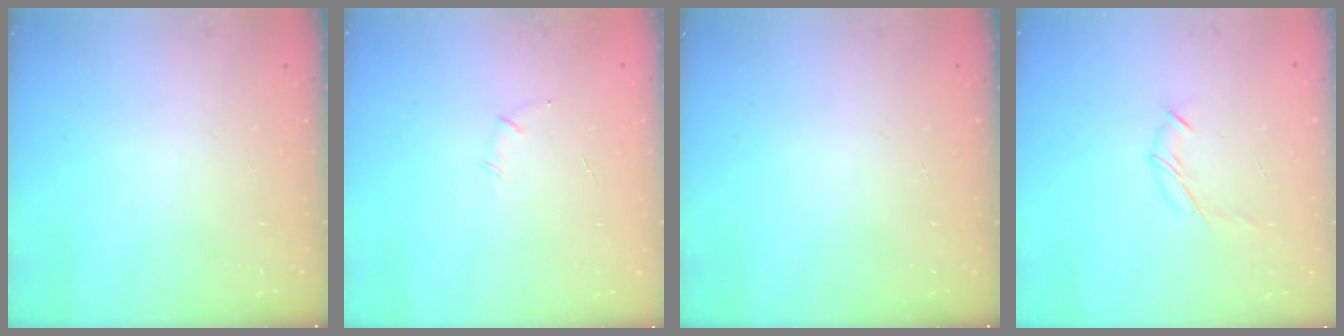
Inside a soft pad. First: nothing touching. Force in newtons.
{"total": 4.1, "press": 4.0, "slide": 1.0}
{"total": 0.0}
{"total": 7.1, "press": 7.0, "slide": 1.5}